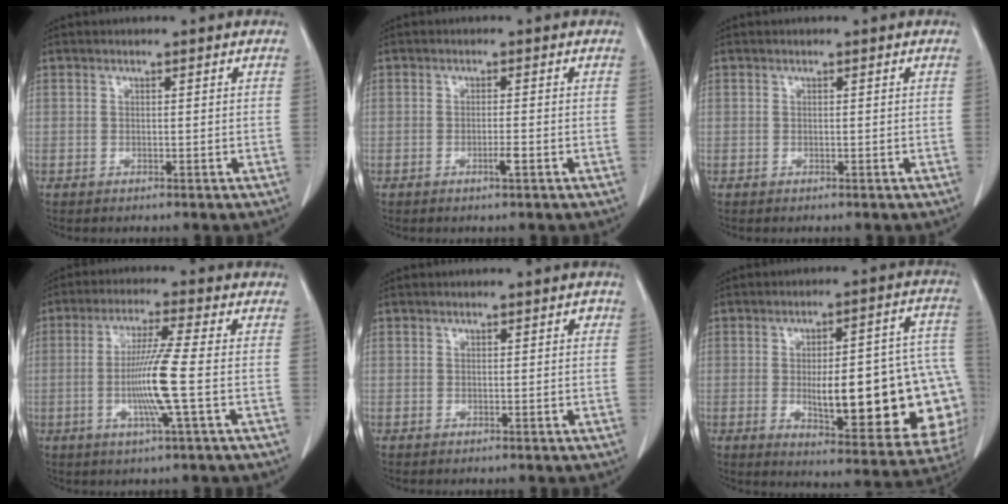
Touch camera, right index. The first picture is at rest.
{"total": 1.7, "force": [-0.7, 0.0, 1.6], "torque": [-0.031, -0.003, -0.013]}
{"total": 0.0}
{"total": 8.9, "force": [-1.5, -1.3, 8.7], "torque": [-0.169, -0.011, -0.030]}
{"total": 0.6, "force": [0.2, 0.4, 0.5], "torque": [-0.005, 0.005, 0.002]}
{"total": 24.4, "force": [-3.6, 6.4, 23.3], "torque": [-0.222, 0.024, -0.022]}